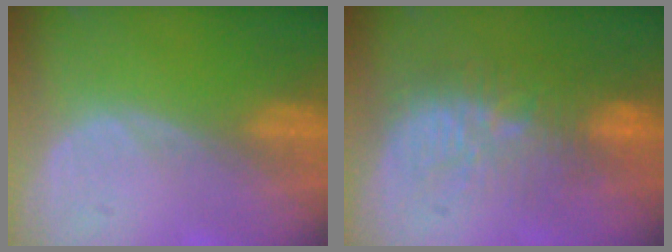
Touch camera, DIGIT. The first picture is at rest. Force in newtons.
{"total": 9.5, "press": 8.9, "slide": 3.2}